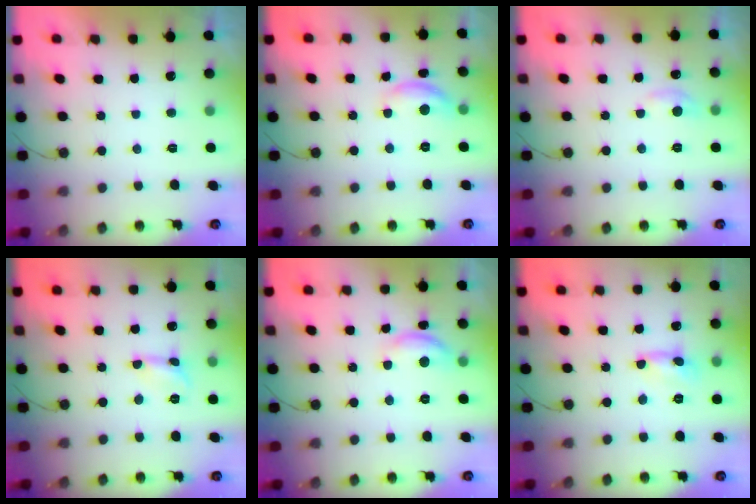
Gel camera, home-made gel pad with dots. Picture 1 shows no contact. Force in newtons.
{"total": 9.5, "press": 9.5, "slide": 0.4}
{"total": 7.0, "press": 7.0, "slide": 0.9}
{"total": 2.8, "press": 2.7, "slide": 0.3}
{"total": 9.0, "press": 9.0, "slide": 0.4}
{"total": 1.0, "press": 1.0, "slide": 0.1}